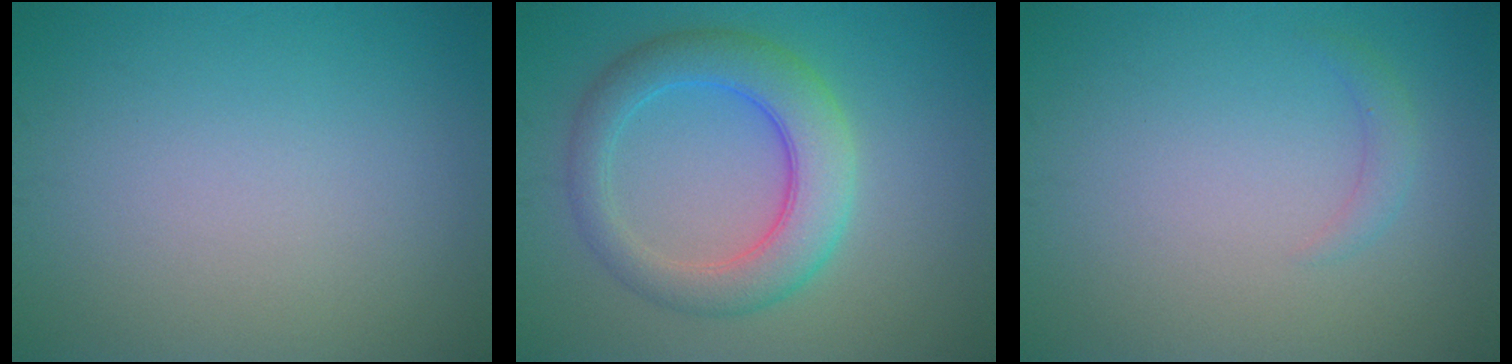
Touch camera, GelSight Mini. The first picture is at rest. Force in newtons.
{"total": 5.9, "press": 5.9, "slide": 0.1}
{"total": 1.1, "press": 1.1, "slide": 0.0}